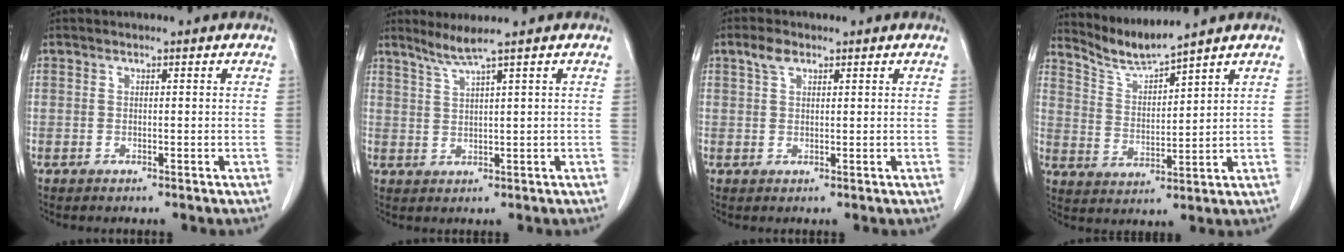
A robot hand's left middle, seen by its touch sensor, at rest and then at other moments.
{"total": 3.1, "force": [2.3, -1.2, 1.6], "torque": [-0.036, -0.007, 0.053]}
{"total": 2.3, "force": [1.5, 1.1, 1.4], "torque": [-0.034, 0.008, 0.030]}
{"total": 5.7, "force": [5.4, -1.6, 0.2], "torque": [-0.018, -0.016, 0.119]}